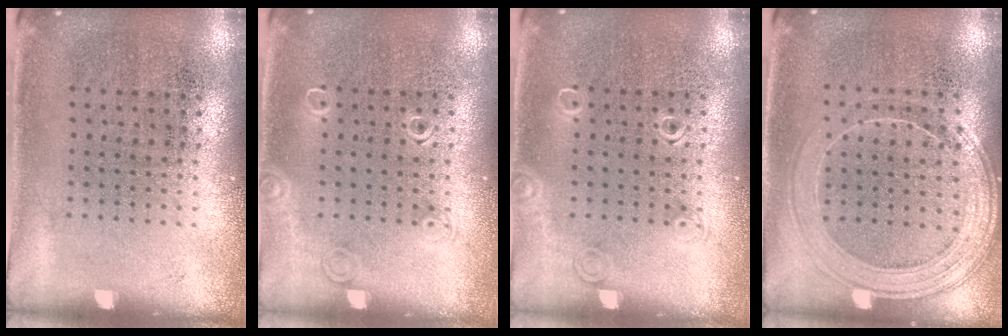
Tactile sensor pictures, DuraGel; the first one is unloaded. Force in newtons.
{"total": 1.0, "press": 1.0, "slide": 0.3}
{"total": 1.0, "press": 1.0, "slide": 0.3}
{"total": 1.6, "press": 1.5, "slide": 0.4}